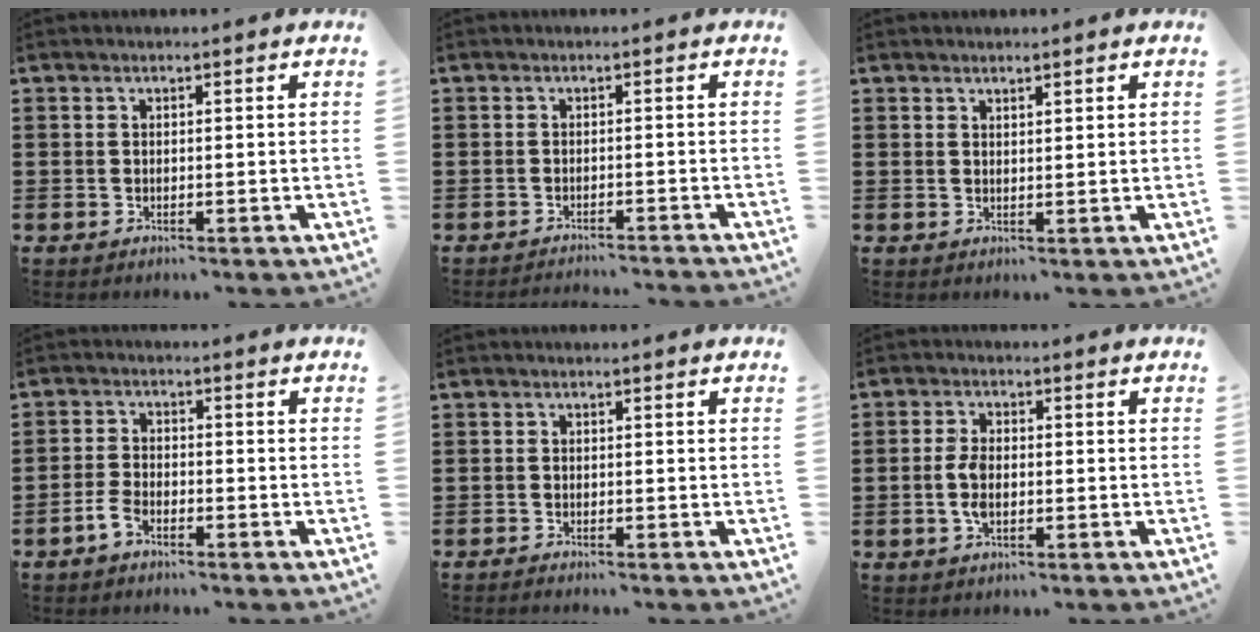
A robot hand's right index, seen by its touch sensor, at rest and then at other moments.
{"total": 1.6, "force": [-1.6, -0.3, 0.0], "torque": [-0.003, 0.002, -0.034]}
{"total": 1.0, "force": [1.0, 0.2, 0.2], "torque": [-0.004, 0.001, 0.019]}
{"total": 2.8, "force": [-2.0, 1.1, 1.6], "torque": [-0.044, 0.001, -0.043]}
{"total": 0.6, "force": [-0.6, 0.0, 0.0], "torque": [-0.002, -0.001, -0.014]}
{"total": 3.7, "force": [-0.6, 1.9, 3.1], "torque": [-0.080, -0.004, -0.017]}